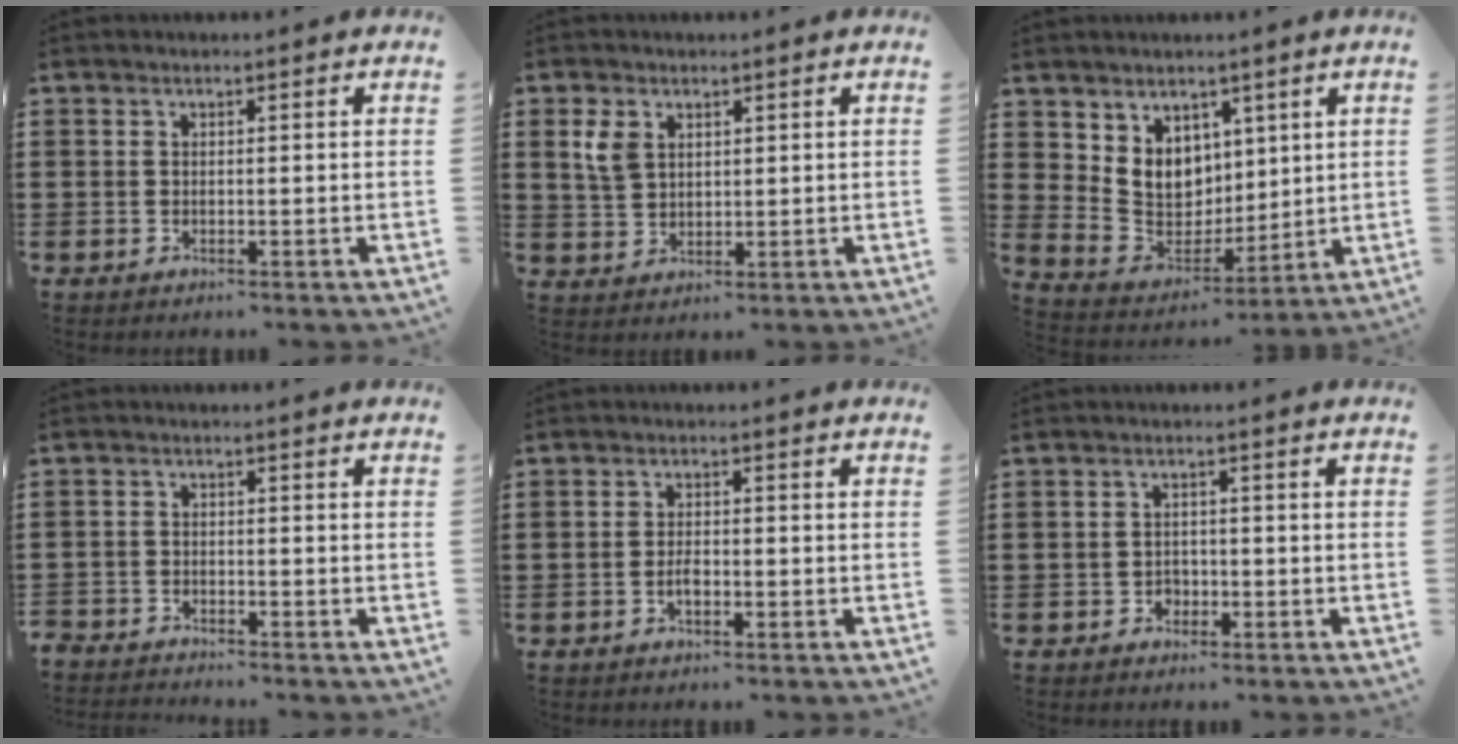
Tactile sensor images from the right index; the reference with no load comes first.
{"total": 3.9, "force": [1.7, 2.7, 2.2], "torque": [-0.053, 0.011, 0.031]}
{"total": 7.6, "force": [3.7, 6.5, 1.5], "torque": [-0.059, -0.019, 0.077]}
{"total": 2.4, "force": [-2.4, 0.1, -0.4], "torque": [-0.001, 0.003, -0.055]}
{"total": 1.9, "force": [-0.9, 0.9, 1.5], "torque": [-0.029, 0.003, -0.017]}
{"total": 1.6, "force": [-0.9, 1.3, 0.2], "torque": [-0.009, 0.000, -0.021]}